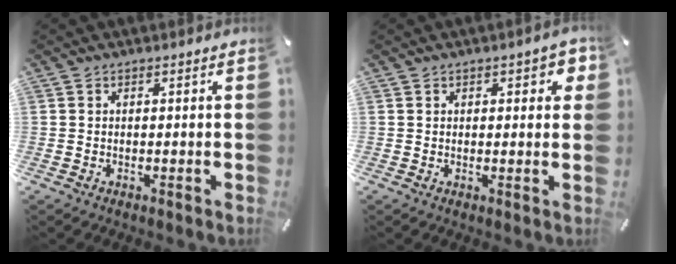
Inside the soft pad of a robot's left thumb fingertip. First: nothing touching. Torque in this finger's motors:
{"motor_torque": [0.07, -0.29, 0.04, 0.16, 0.00]}